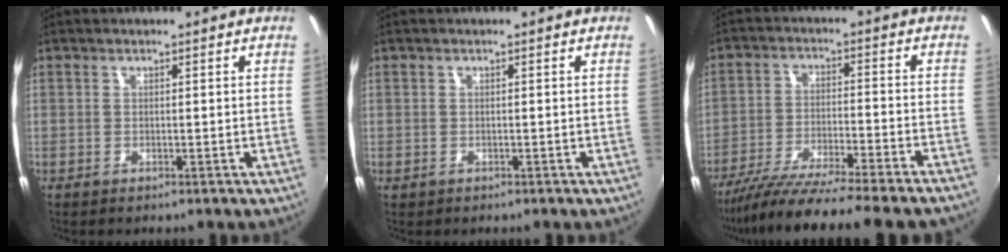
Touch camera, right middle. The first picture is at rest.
{"total": 0.5, "force": [-0.2, 0.5, 0.1], "torque": [-0.001, -0.003, -0.004]}
{"total": 19.8, "force": [-17.4, -1.3, 9.3], "torque": [-0.170, -0.059, -0.273]}